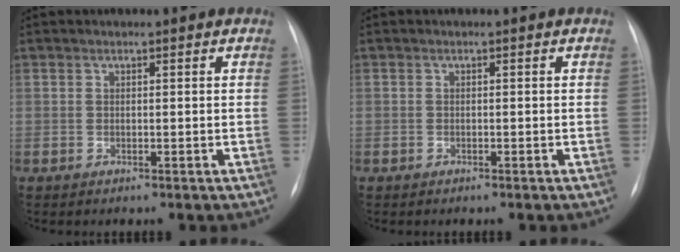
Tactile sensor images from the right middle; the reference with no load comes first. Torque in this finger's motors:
{"motor_torque": [1.05, -0.92, 0.04, -0.10]}